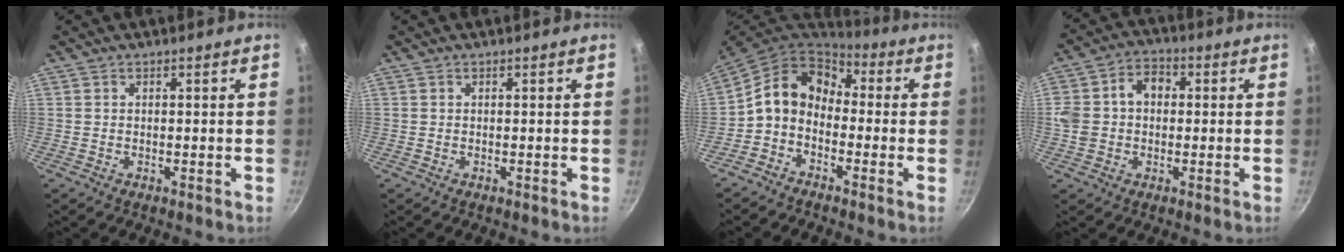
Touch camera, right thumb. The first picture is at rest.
{"total": 0.0}
{"total": 11.6, "force": [-1.2, 8.9, 7.3], "torque": [-0.123, 0.052, -0.047]}
{"total": 8.4, "force": [0.5, 6.7, 5.0], "torque": [-0.066, 0.021, -0.003]}